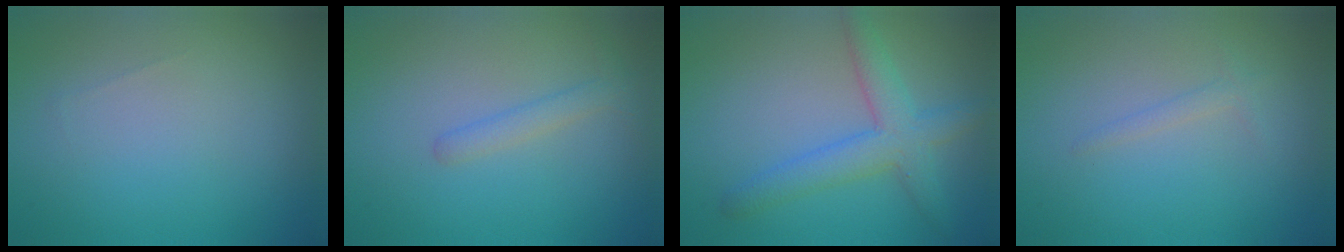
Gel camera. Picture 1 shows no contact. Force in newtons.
{"total": 1.6, "press": 1.6, "slide": 0.0}
{"total": 4.3, "press": 4.3, "slide": 0.1}
{"total": 0.9, "press": 0.9, "slide": 0.0}